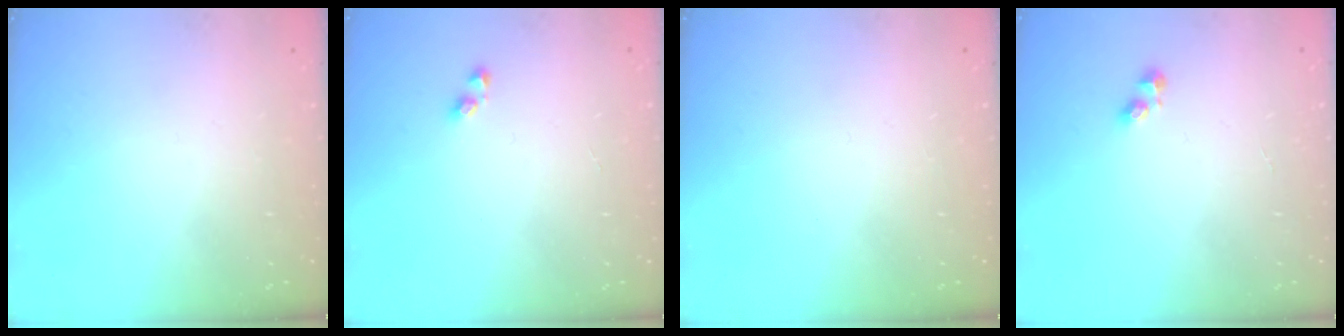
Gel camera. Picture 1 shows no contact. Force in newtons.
{"total": 2.9, "press": 2.9, "slide": 0.2}
{"total": 0.0}
{"total": 2.5, "press": 2.5, "slide": 0.2}